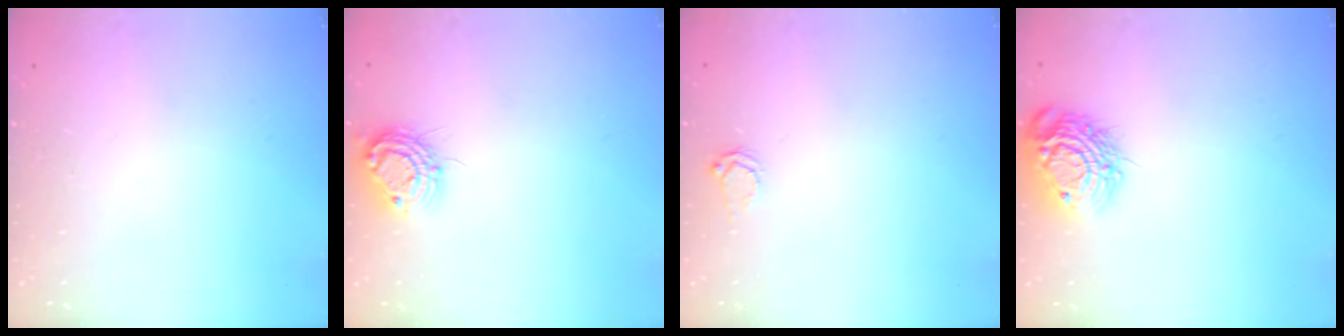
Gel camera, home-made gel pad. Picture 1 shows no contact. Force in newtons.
{"total": 9.8, "press": 9.8, "slide": 0.8}
{"total": 3.7, "press": 3.7, "slide": 0.5}
{"total": 13.1, "press": 13.1, "slide": 1.0}